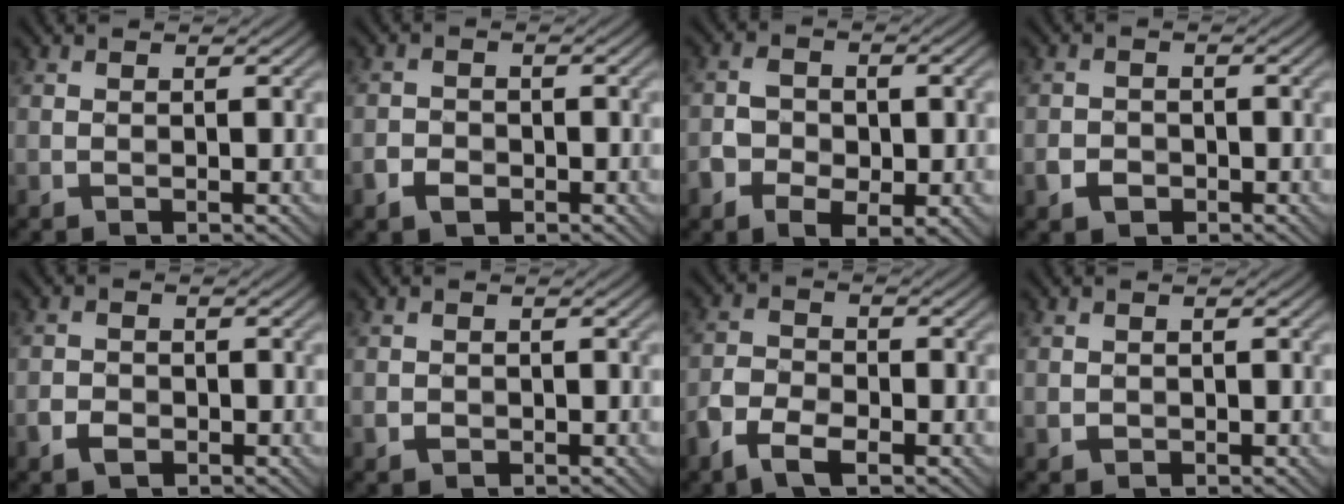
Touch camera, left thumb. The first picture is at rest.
{"total": 2.4, "force": [-1.3, 1.6, 1.1], "torque": [-0.022, -0.003, -0.027]}
{"total": 7.8, "force": [-2.8, 4.8, 5.5], "torque": [-0.103, -0.019, -0.034]}
{"total": 2.5, "force": [-1.3, 1.9, 0.9], "torque": [-0.015, -0.003, -0.025]}
{"total": 2.2, "force": [-1.2, 1.5, 1.1], "torque": [-0.023, -0.003, -0.024]}
{"total": 1.1, "force": [-0.4, 0.9, 0.4], "torque": [-0.007, -0.006, -0.009]}
{"total": 5.7, "force": [-3.5, 2.8, 3.6], "torque": [-0.078, -0.006, -0.076]}
{"total": 0.8, "force": [-0.2, 0.8, 0.2], "torque": [-0.004, -0.007, -0.002]}